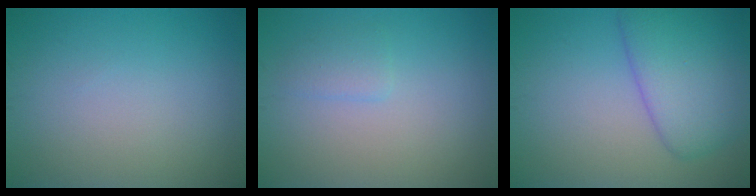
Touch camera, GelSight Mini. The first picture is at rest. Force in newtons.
{"total": 1.3, "press": 1.3, "slide": 0.1}
{"total": 6.3, "press": 6.3, "slide": 0.2}